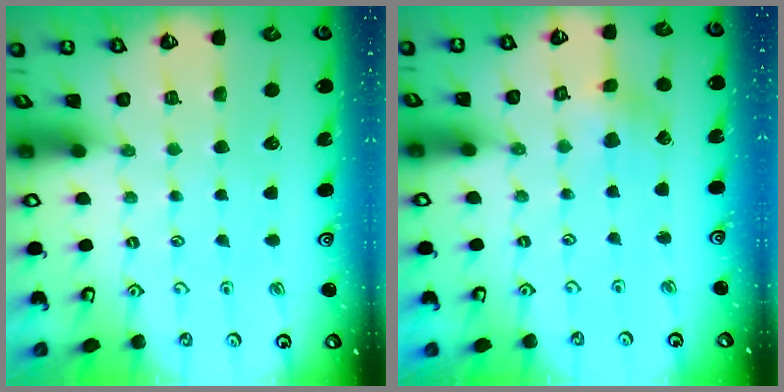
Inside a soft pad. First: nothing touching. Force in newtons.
{"total": 2.9, "press": 2.9, "slide": 0.2}